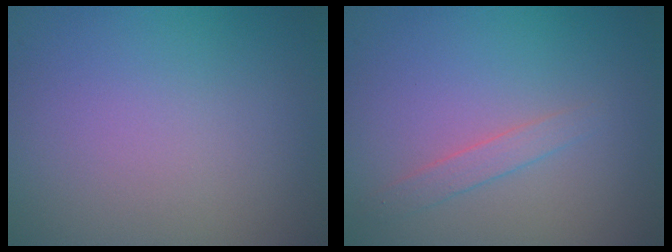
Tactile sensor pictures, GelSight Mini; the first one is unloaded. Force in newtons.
{"total": 1.3, "press": 1.3, "slide": 0.0}